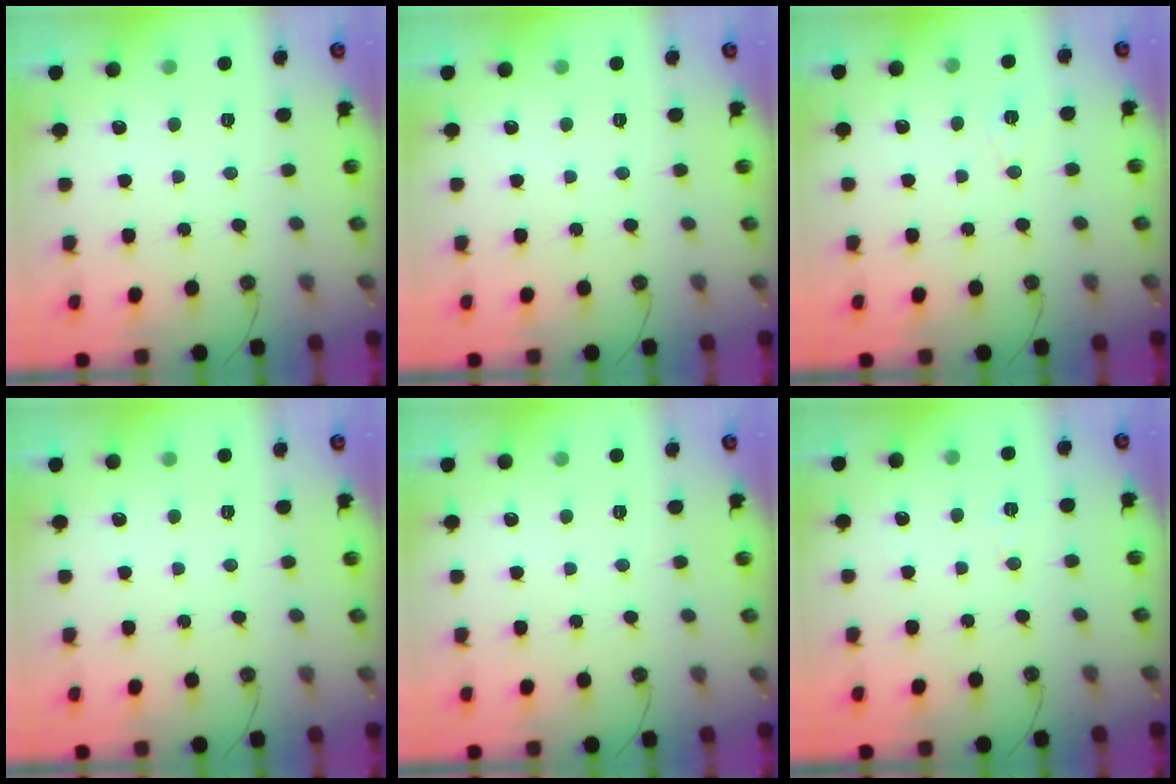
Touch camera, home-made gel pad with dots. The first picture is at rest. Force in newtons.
{"total": 0.0}
{"total": 7.3, "press": 5.7, "slide": 4.5}
{"total": 0.0}
{"total": 0.0}
{"total": 6.0, "press": 4.0, "slide": 4.5}